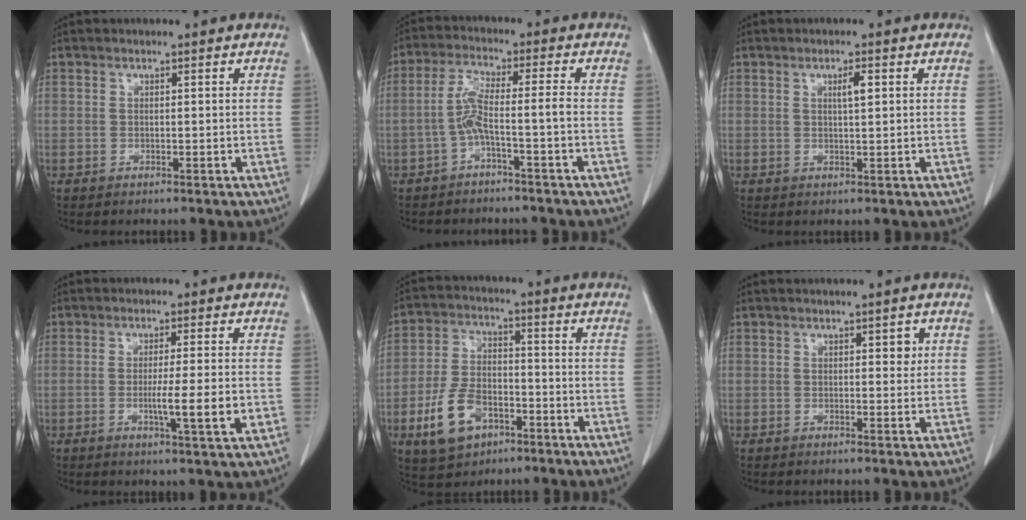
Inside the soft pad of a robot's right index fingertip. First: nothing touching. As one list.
[{"total": 5.1, "force": [-1.9, -0.2, 4.7], "torque": [-0.098, 0.018, -0.035]}, {"total": 2.1, "force": [0.7, 0.2, 1.9], "torque": [-0.034, 0.000, 0.012]}, {"total": 6.7, "force": [-1.3, -0.2, 6.6], "torque": [-0.105, -0.012, -0.021]}, {"total": 10.0, "force": [-4.6, 6.0, 6.6], "torque": [-0.141, 0.008, -0.079]}, {"total": 1.6, "force": [0.6, 0.9, 1.2], "torque": [-0.012, 0.001, 0.007]}]